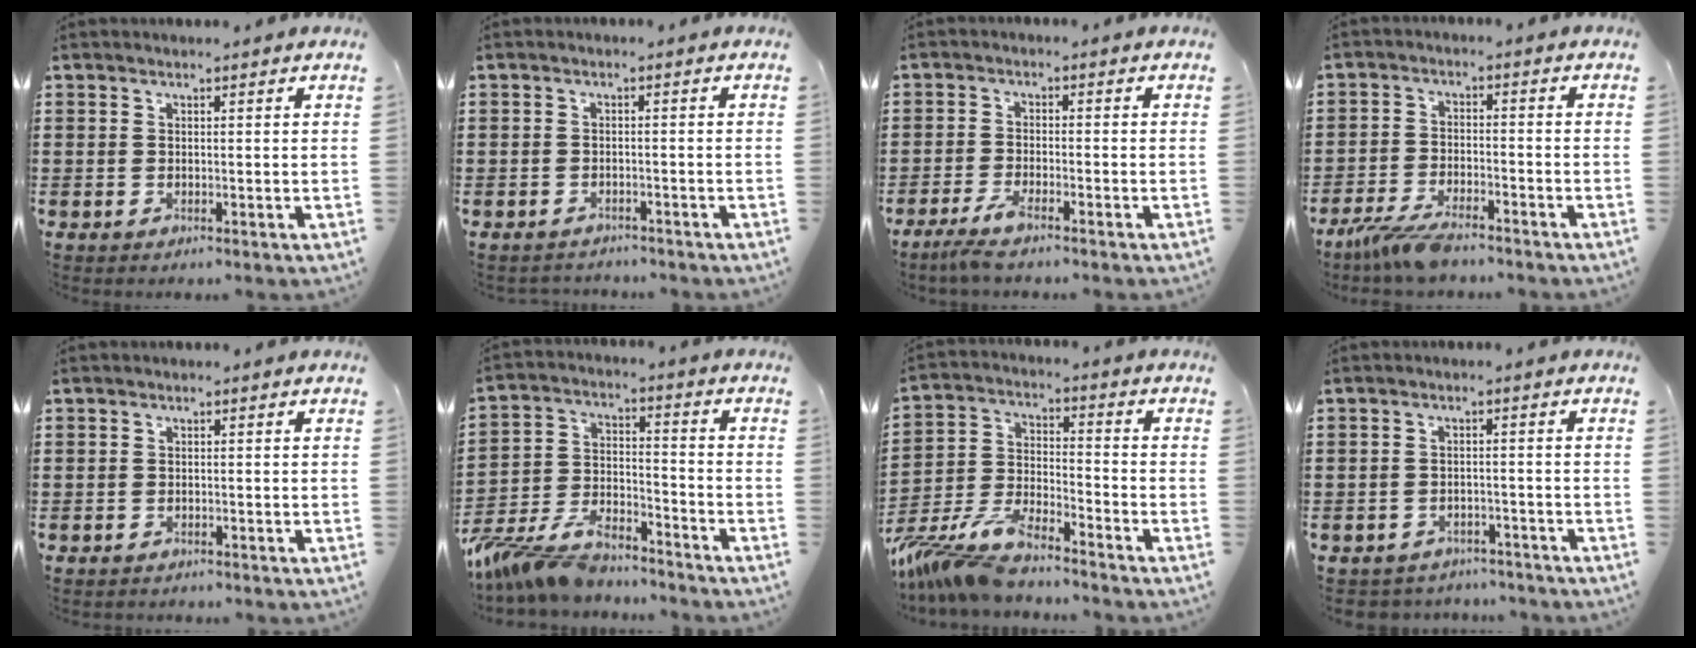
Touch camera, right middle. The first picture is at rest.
{"total": 1.5, "force": [-1.5, 0.3, -0.2], "torque": [-0.001, 0.001, -0.034]}
{"total": 3.3, "force": [-2.5, 0.1, 2.2], "torque": [-0.057, -0.010, -0.052]}
{"total": 5.6, "force": [-4.6, 0.9, 2.9], "torque": [-0.074, -0.009, -0.092]}
{"total": 1.0, "force": [-0.9, 0.5, -0.2], "torque": [0.004, 0.003, -0.021]}
{"total": 9.5, "force": [-8.6, 2.5, 3.3], "torque": [-0.087, 0.009, -0.173]}
{"total": 9.8, "force": [-8.9, 1.6, 4.0], "torque": [-0.104, 0.001, -0.180]}
{"total": 2.8, "force": [-2.7, 0.6, -0.4], "torque": [-0.001, -0.001, -0.061]}